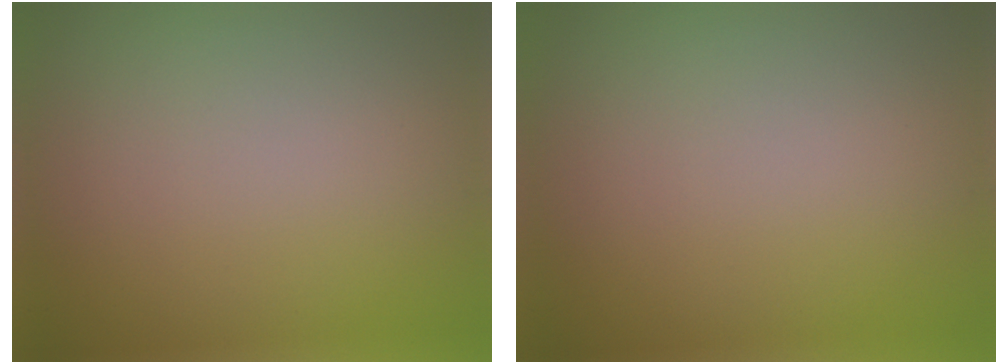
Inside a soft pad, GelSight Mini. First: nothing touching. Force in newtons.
{"total": 0.0}